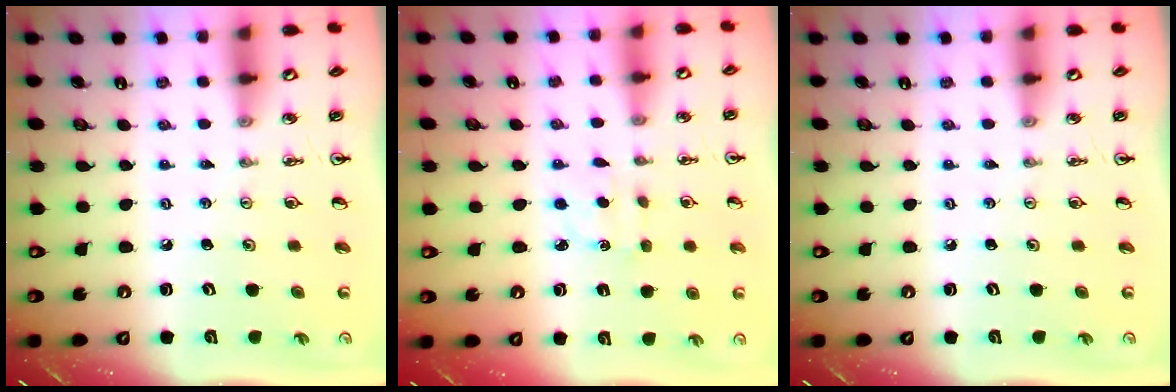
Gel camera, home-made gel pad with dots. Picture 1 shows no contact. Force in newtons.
{"total": 2.9, "press": 2.9, "slide": 0.4}
{"total": 0.0}